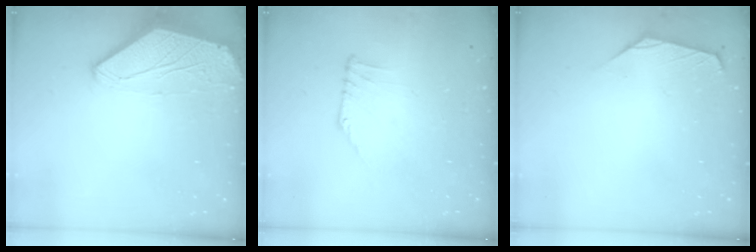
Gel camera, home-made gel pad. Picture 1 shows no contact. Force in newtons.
{"total": 0.5, "press": 0.2, "slide": 0.5}
{"total": 0.0}